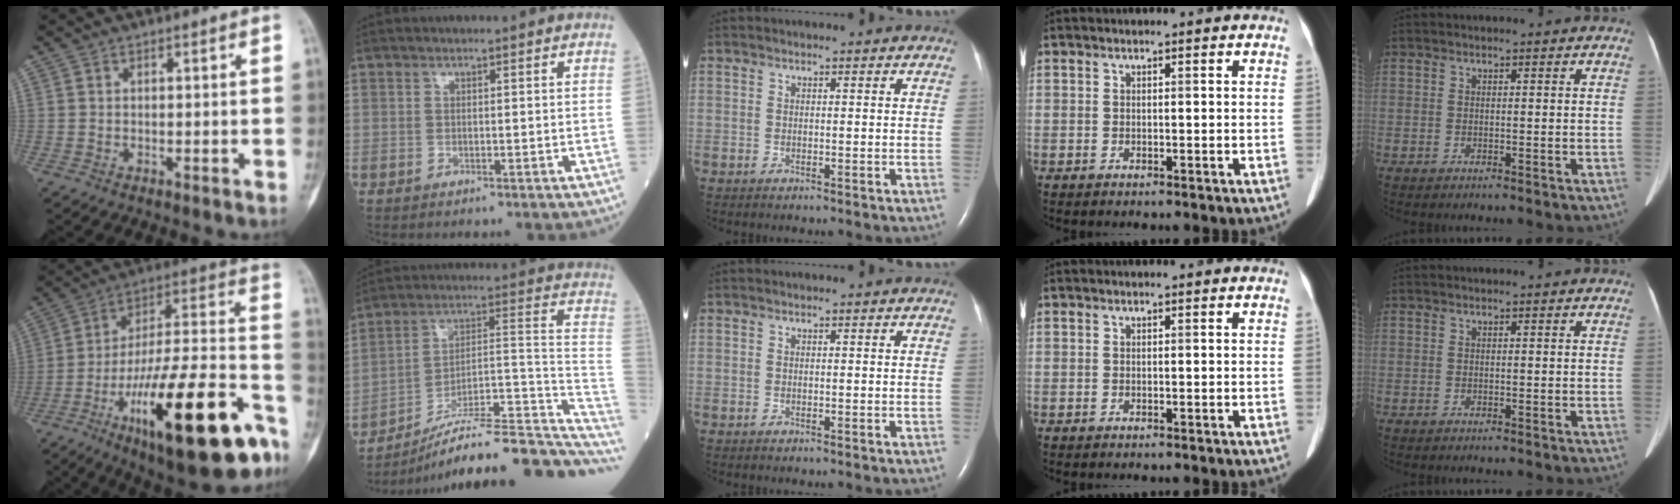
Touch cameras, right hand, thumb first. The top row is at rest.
{"thumb": {"total": 31.6, "force": [-15.4, 9.1, 26.1], "torque": [-0.356, 0.071, -0.237]}, "index": {"total": 20.5, "force": [-17.3, 2.7, 10.6], "torque": [-0.092, 0.053, -0.260]}}